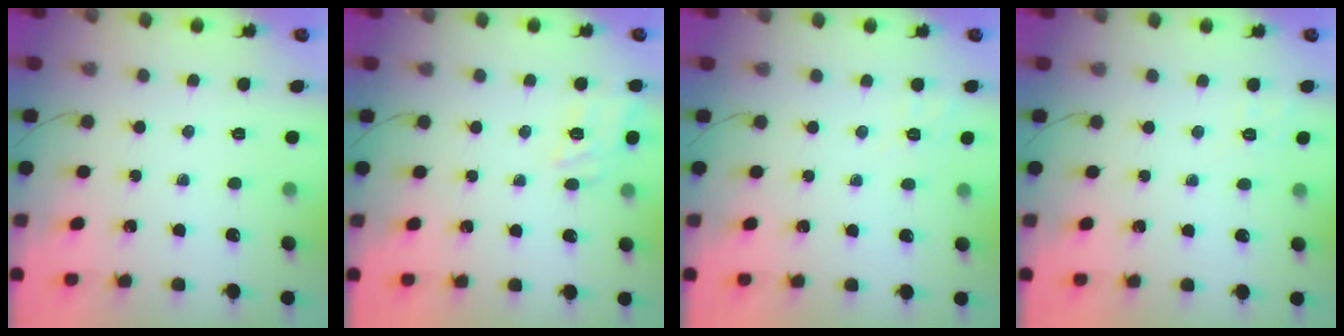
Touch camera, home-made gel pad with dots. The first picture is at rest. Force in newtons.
{"total": 12.4, "press": 12.4, "slide": 0.6}
{"total": 2.3, "press": 1.6, "slide": 1.7}
{"total": 2.8, "press": 2.3, "slide": 1.7}